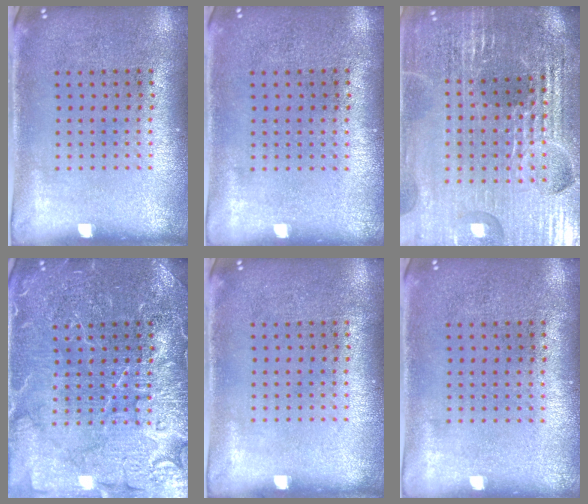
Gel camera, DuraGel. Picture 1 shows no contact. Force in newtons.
{"total": 0.0}
{"total": 5.2, "press": 4.8, "slide": 2.0}
{"total": 7.1, "press": 7.0, "slide": 1.0}
{"total": 0.0}
{"total": 0.0}